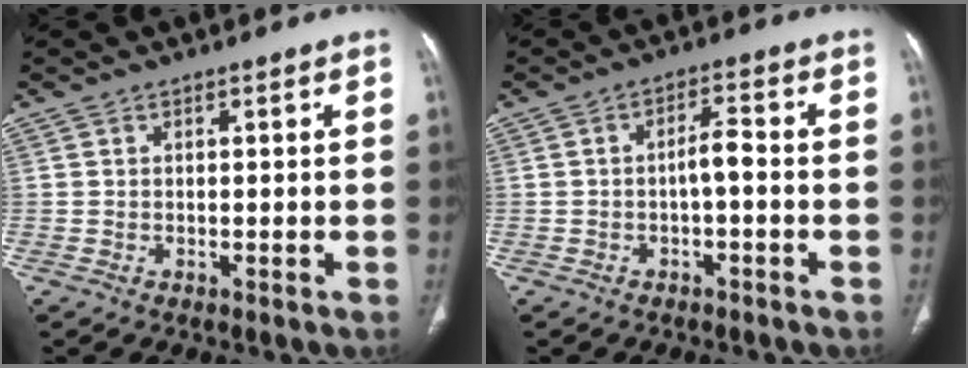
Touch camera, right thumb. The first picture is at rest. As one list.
[{"total": 3.4, "force": [-1.0, 1.1, 3.1], "torque": [-0.051, 0.021, -0.016]}]